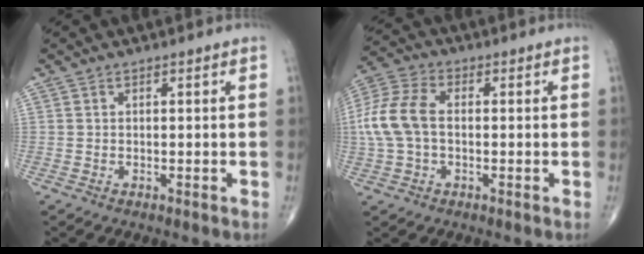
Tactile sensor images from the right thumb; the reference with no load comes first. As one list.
[{"total": 10.3, "force": [-0.1, 6.5, 8.0], "torque": [-0.184, 0.026, -0.007]}]